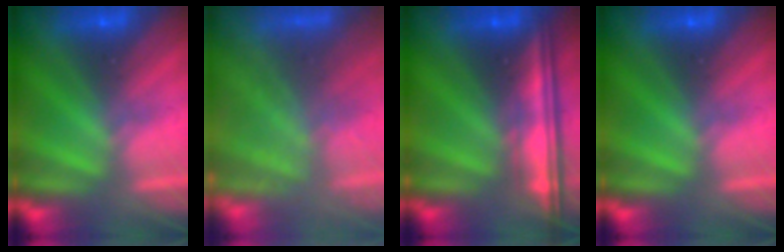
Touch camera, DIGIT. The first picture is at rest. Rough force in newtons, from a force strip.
{"total": 9.5}
{"total": 7.8}
{"total": 0.0}